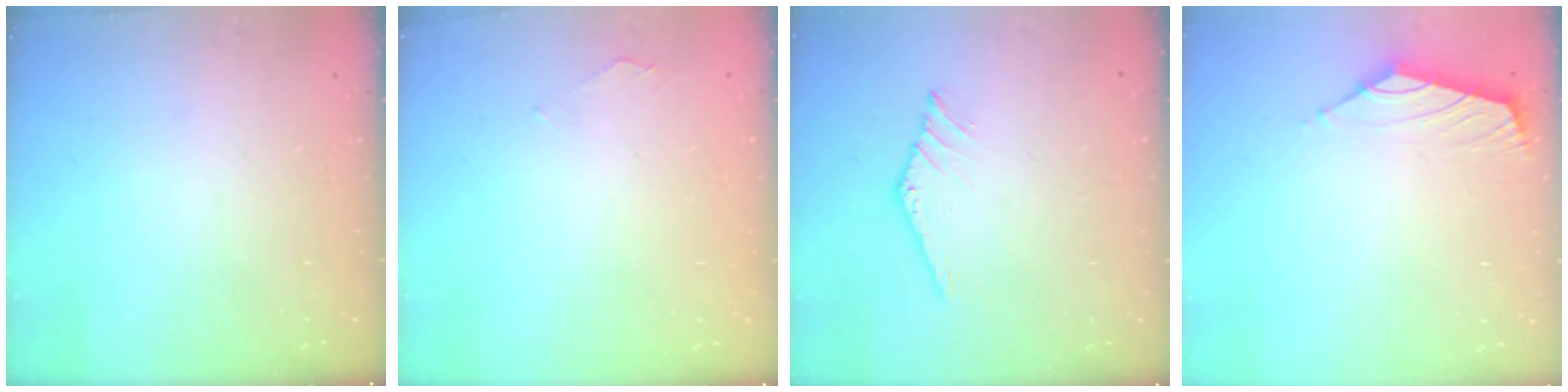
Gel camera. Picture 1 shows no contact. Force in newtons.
{"total": 1.0, "press": 1.0, "slide": 0.2}
{"total": 0.0}
{"total": 1.6, "press": 1.4, "slide": 0.7}